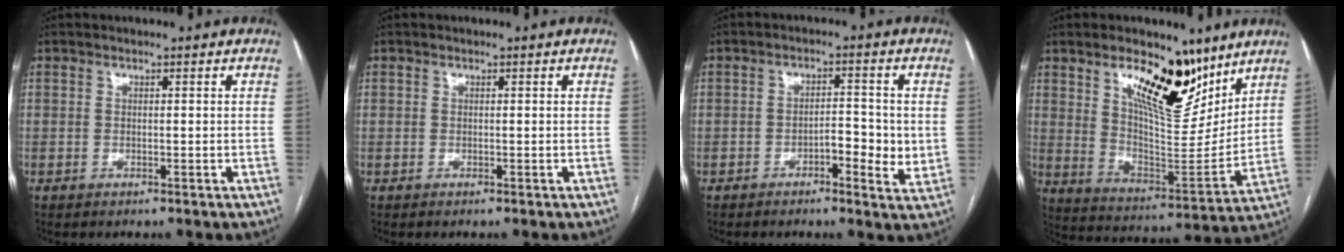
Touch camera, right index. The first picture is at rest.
{"total": 0.0}
{"total": 5.9, "force": [-1.2, 2.1, 5.4], "torque": [-0.074, 0.001, -0.020]}
{"total": 16.2, "force": [10.2, 5.9, 11.2], "torque": [-0.172, -0.016, 0.179]}